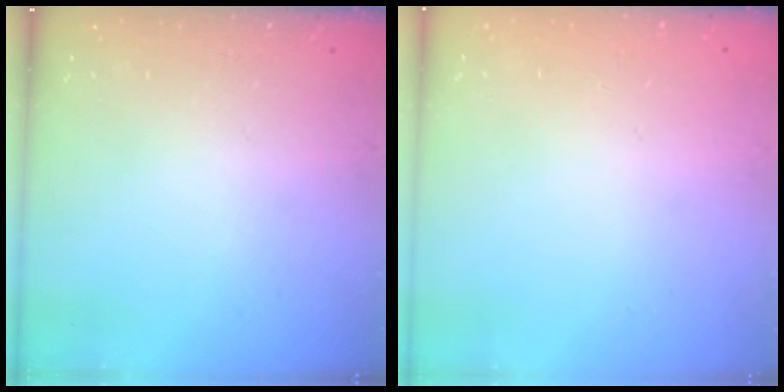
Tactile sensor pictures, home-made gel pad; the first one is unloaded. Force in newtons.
{"total": 0.0}